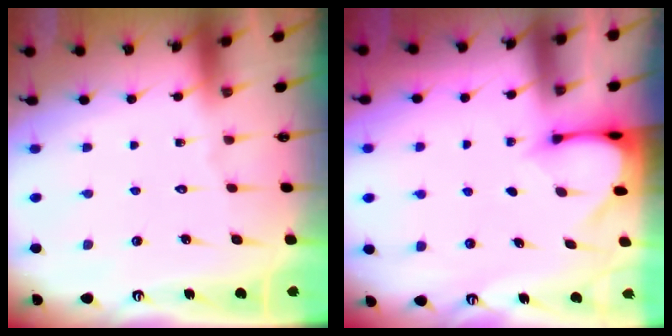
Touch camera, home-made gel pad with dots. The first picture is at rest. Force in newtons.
{"total": 3.1, "press": 3.1, "slide": 0.3}